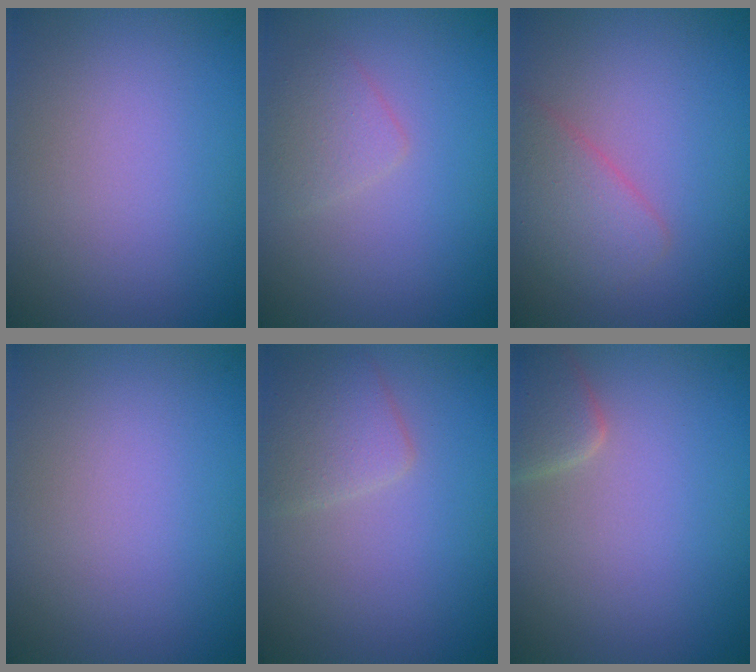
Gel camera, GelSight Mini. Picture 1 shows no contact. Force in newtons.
{"total": 1.8, "press": 1.8, "slide": 0.1}
{"total": 2.6, "press": 2.6, "slide": 0.1}
{"total": 0.0}
{"total": 2.6, "press": 2.6, "slide": 0.1}
{"total": 2.5, "press": 2.5, "slide": 0.2}